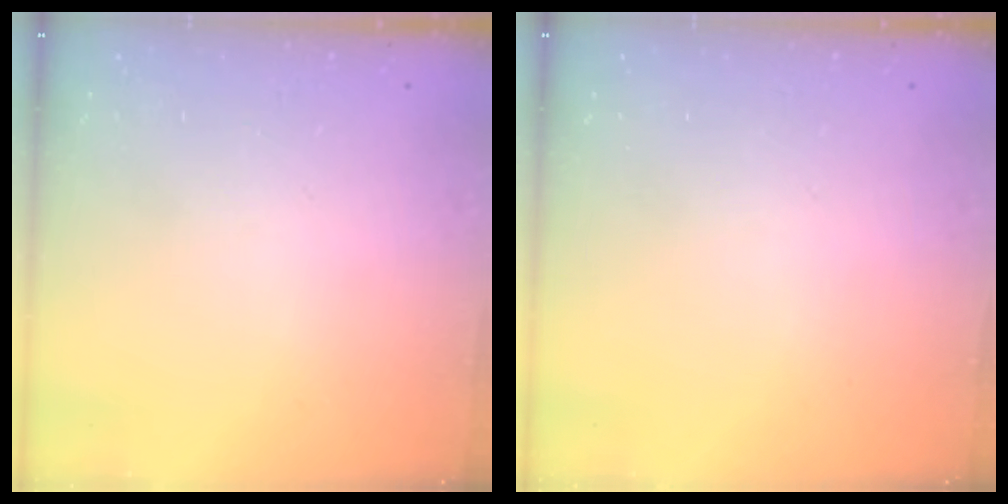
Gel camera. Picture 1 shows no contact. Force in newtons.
{"total": 0.0}